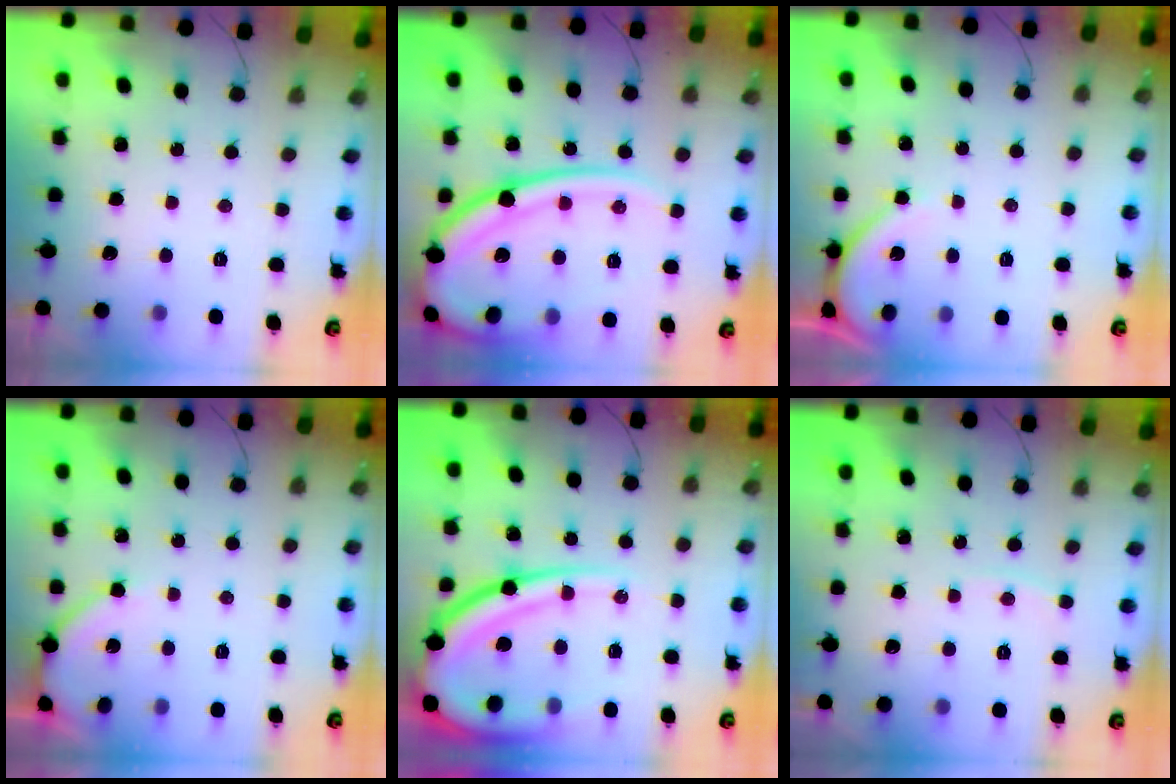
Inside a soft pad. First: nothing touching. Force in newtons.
{"total": 23.3, "press": 23.1, "slide": 2.6}
{"total": 4.7, "press": 4.7, "slide": 0.5}
{"total": 5.6, "press": 5.6, "slide": 0.9}
{"total": 23.9, "press": 23.7, "slide": 2.7}
{"total": 2.8, "press": 2.8, "slide": 0.3}